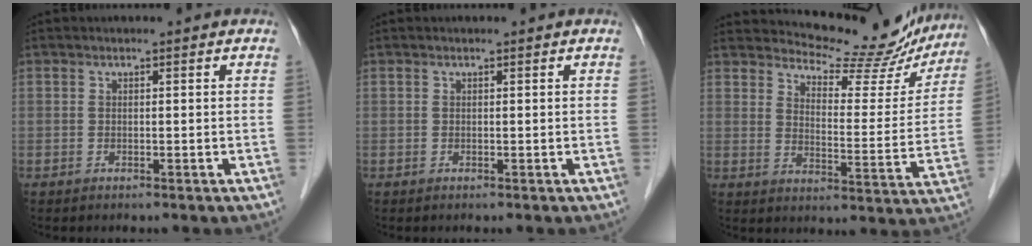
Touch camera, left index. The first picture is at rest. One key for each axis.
{"total": 0.0}
{"total": 16.4, "fx": 15.5, "fy": 4.0, "fz": 3.6, "tx": -0.038, "ty": -0.047, "tz": 0.179}